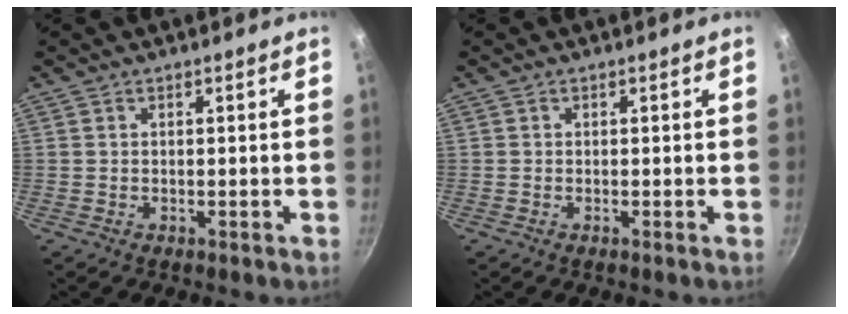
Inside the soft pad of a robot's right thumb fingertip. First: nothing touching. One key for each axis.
{"total": 0.0}